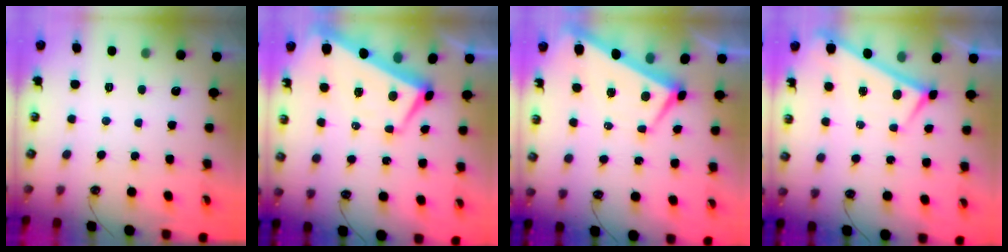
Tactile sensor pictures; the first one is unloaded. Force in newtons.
{"total": 4.7, "press": 4.6, "slide": 0.9}
{"total": 0.9, "press": 0.4, "slide": 0.8}
{"total": 0.0}